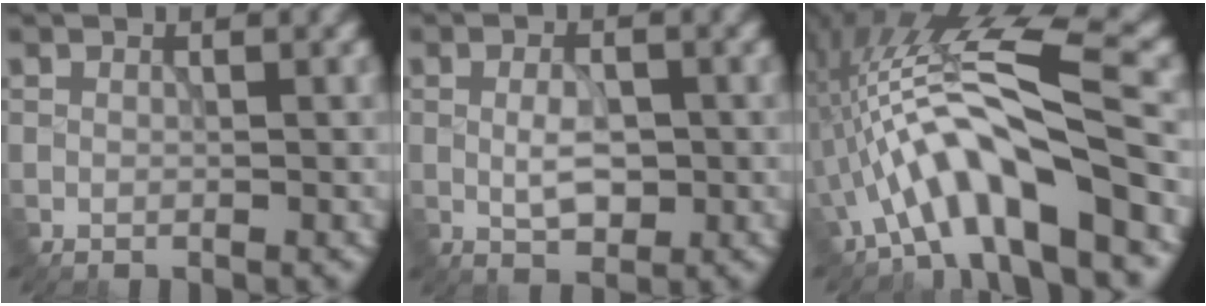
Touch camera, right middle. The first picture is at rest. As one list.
[{"total": 3.0, "force": [-0.2, 1.7, 2.5], "torque": [-0.045, 0.000, -0.002]}, {"total": 9.9, "force": [-3.8, 2.3, 8.8], "torque": [-0.153, 0.022, -0.068]}]